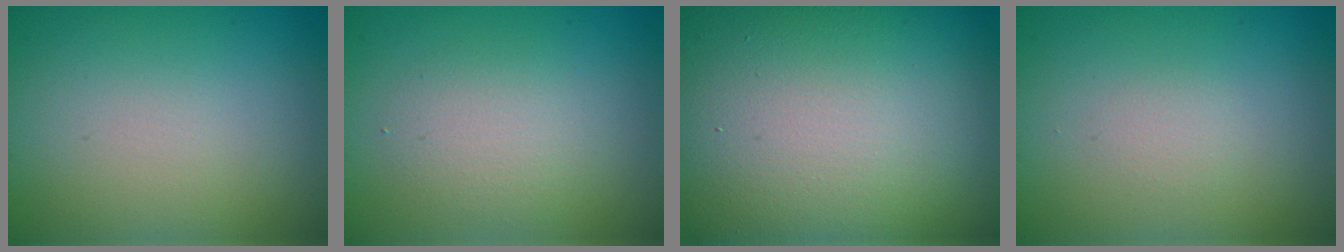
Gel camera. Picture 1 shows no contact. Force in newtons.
{"total": 2.3, "press": 2.3, "slide": 0.2}
{"total": 22.9, "press": 22.9, "slide": 1.3}
{"total": 0.6, "press": 0.6, "slide": 0.0}